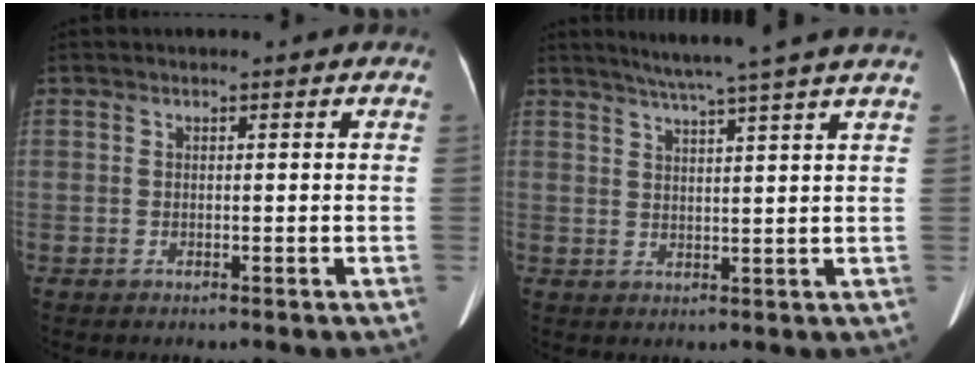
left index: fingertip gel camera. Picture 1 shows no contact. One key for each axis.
{"total": 10.2, "fx": 8.2, "fy": -1.9, "fz": 5.7, "tx": -0.085, "ty": 0.011, "tz": 0.103}